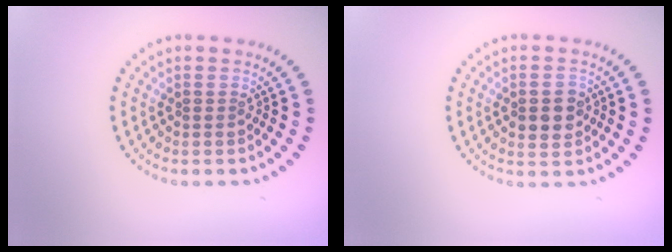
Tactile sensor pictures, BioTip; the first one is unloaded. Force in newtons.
{"total": 2.8, "press": 2.7, "slide": 0.3}